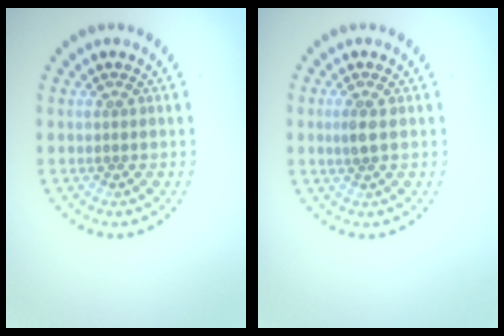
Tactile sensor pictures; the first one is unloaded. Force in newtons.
{"total": 1.3, "press": 1.2, "slide": 0.5}